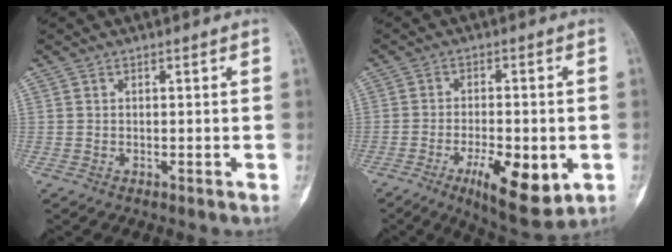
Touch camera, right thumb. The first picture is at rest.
{"total": 12.6, "force": [-4.4, 4.7, 10.9], "torque": [-0.155, -0.002, -0.059]}